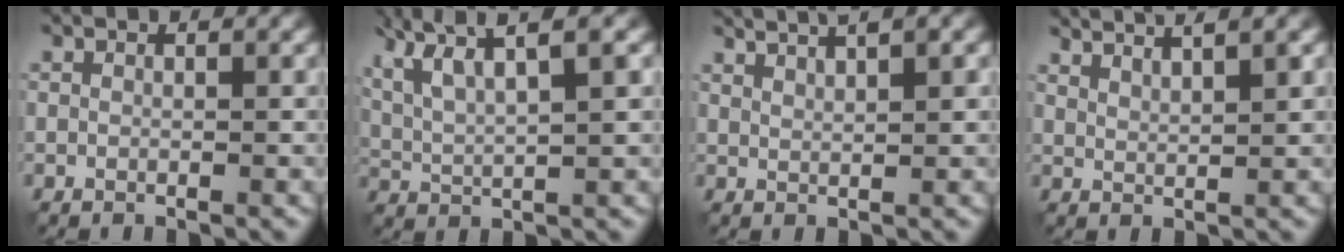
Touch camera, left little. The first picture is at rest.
{"total": 7.1, "force": [4.2, 1.6, 5.5], "torque": [-0.103, 0.021, 0.068]}
{"total": 4.0, "force": [2.7, 0.8, 2.8], "torque": [-0.027, 0.009, 0.029]}
{"total": 4.3, "force": [3.5, 0.7, 2.4], "torque": [-0.021, 0.009, 0.041]}